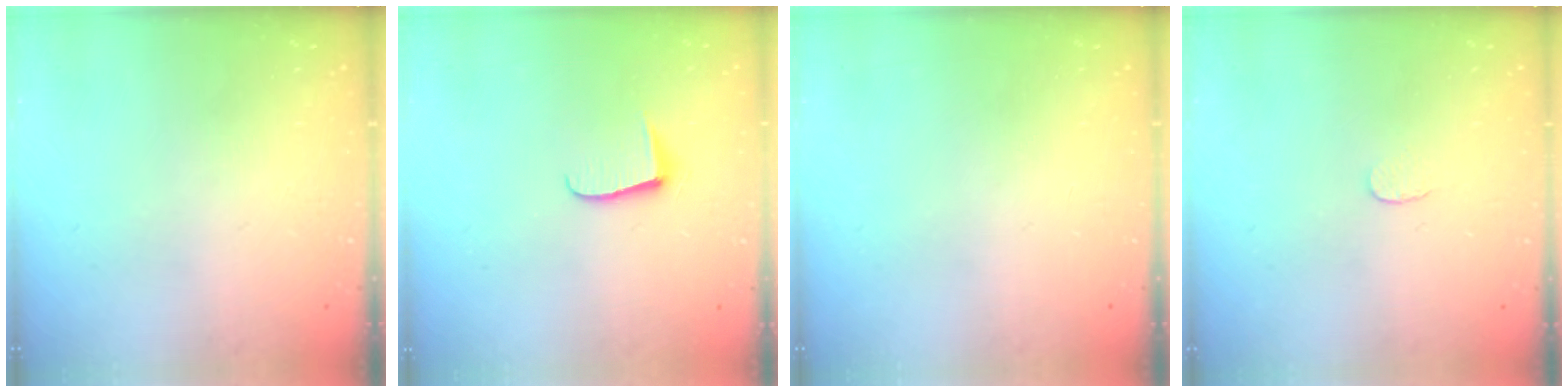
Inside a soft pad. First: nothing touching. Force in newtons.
{"total": 5.6, "press": 5.6, "slide": 0.7}
{"total": 0.0}
{"total": 3.0, "press": 3.0, "slide": 0.2}